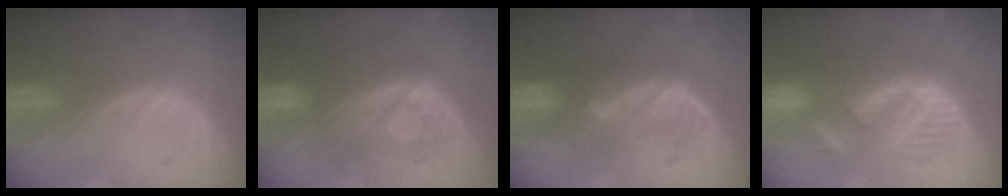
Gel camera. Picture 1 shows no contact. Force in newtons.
{"total": 8.3, "press": 8.3, "slide": 0.9}
{"total": 8.1, "press": 7.9, "slide": 1.8}
{"total": 9.4, "press": 9.0, "slide": 2.7}